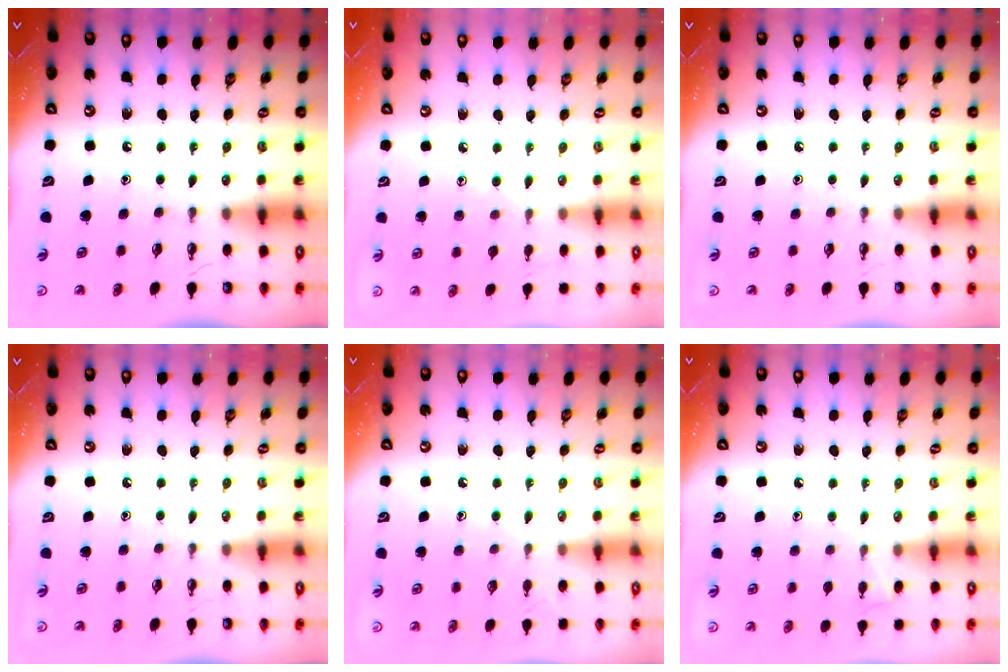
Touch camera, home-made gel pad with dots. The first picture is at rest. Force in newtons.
{"total": 6.1, "press": 6.1, "slide": 0.6}
{"total": 0.0}
{"total": 0.0}
{"total": 3.6, "press": 3.6, "slide": 0.4}
{"total": 5.3, "press": 5.3, "slide": 0.6}